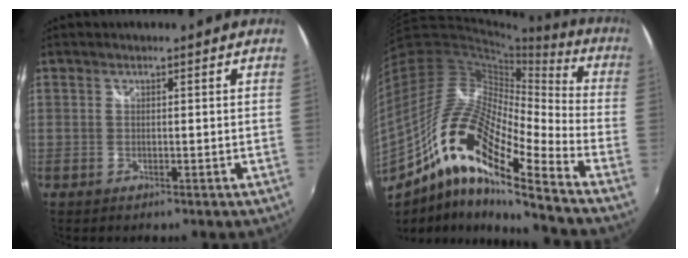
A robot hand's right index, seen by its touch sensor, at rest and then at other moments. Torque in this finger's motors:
{"motor_torque": [0.53, -0.61, 1.03, 0.21]}